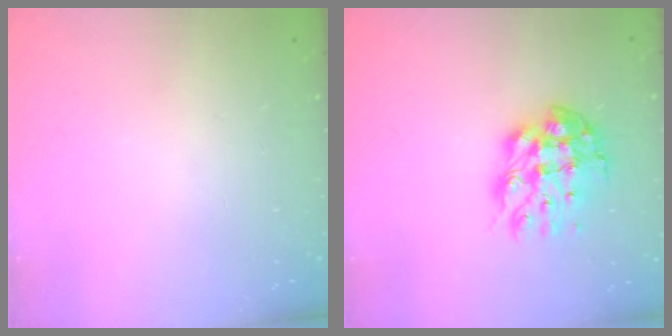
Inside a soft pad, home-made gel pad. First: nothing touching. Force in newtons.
{"total": 11.8, "press": 11.7, "slide": 1.2}